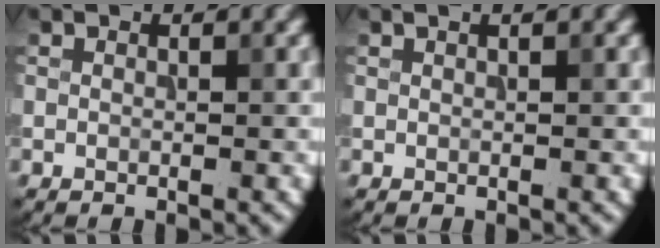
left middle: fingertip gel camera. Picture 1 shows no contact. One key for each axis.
{"total": 0.9, "fx": 0.5, "fy": 0.2, "fz": 0.7, "tx": -0.007, "ty": -0.001, "tz": 0.004}